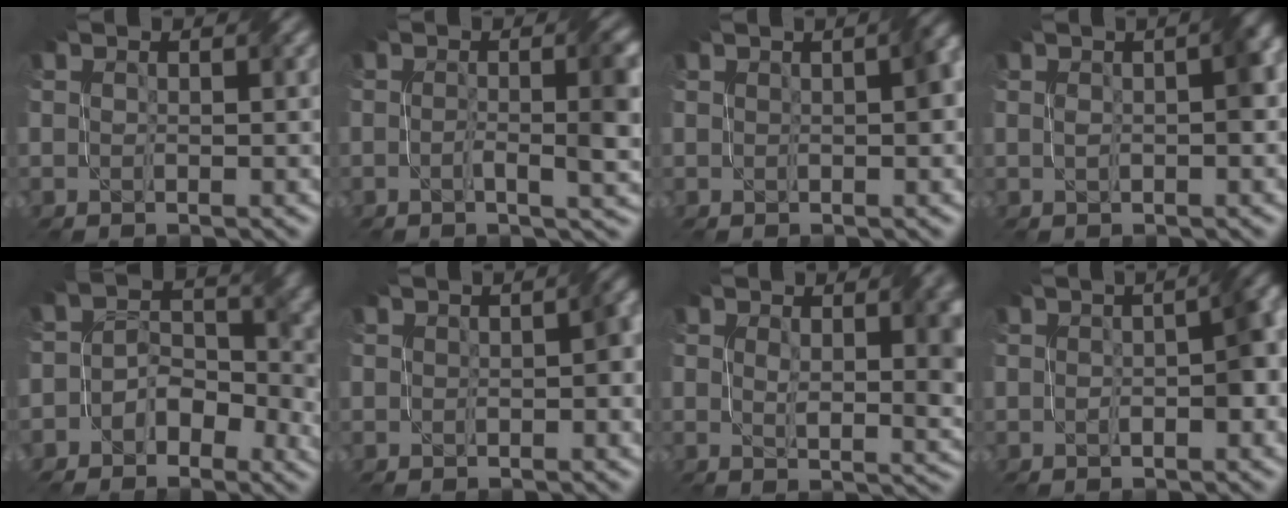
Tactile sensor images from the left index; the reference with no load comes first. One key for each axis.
{"total": 5.0, "fx": -0.4, "fy": 1.2, "fz": 4.9, "tx": -0.069, "ty": 0.002, "tz": -0.009}
{"total": 2.7, "fx": 0.4, "fy": 0.6, "fz": 2.6, "tx": -0.032, "ty": 0.012, "tz": 0.006}
{"total": 2.9, "fx": 0.1, "fy": 0.8, "fz": 2.8, "tx": -0.045, "ty": 0.011, "tz": 0.004}
{"total": 5.5, "fx": -1.5, "fy": 4.0, "fz": 3.4, "tx": -0.039, "ty": -0.002, "tz": -0.036}
{"total": 2.4, "fx": 0.0, "fy": 0.9, "fz": 2.3, "tx": -0.031, "ty": 0.009, "tz": 0.001}
{"total": 5.0, "fx": 1.3, "fy": 1.8, "fz": 4.5, "tx": -0.062, "ty": -0.003, "tz": 0.026}
{"total": 4.5, "fx": -0.2, "fy": 1.3, "fz": 4.3, "tx": -0.057, "ty": 0.011, "tz": -0.003}